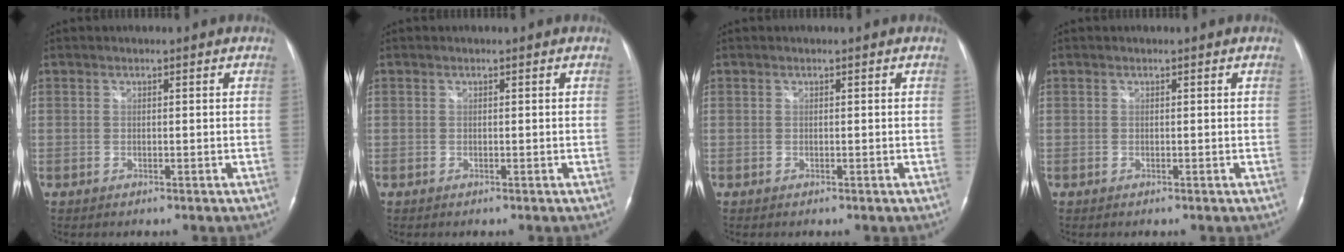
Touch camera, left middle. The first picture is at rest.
{"total": 0.0}
{"total": 0.0}
{"total": 0.0}